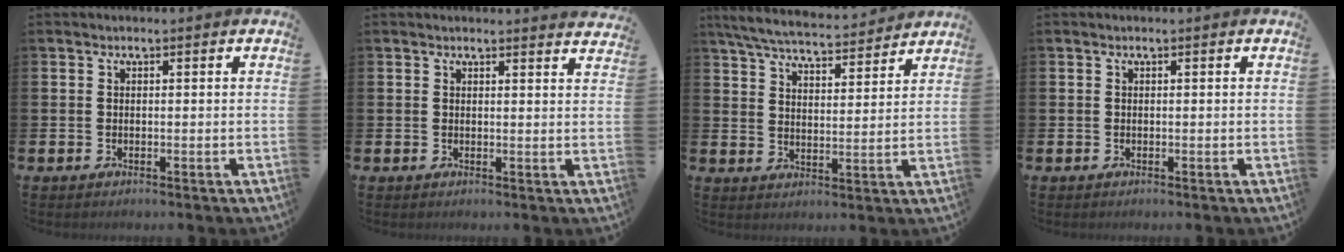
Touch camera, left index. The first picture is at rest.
{"total": 1.7, "force": [1.7, -0.1, 0.0], "torque": [0.012, -0.014, 0.028]}
{"total": 6.1, "force": [5.9, 0.8, 1.5], "torque": [-0.051, -0.037, 0.102]}
{"total": 0.0}